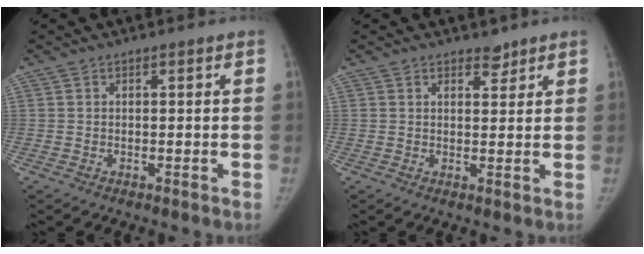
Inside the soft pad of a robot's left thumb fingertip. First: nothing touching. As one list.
[{"total": 2.3, "force": [1.8, 1.1, 0.6], "torque": [0.008, -0.011, 0.025]}]